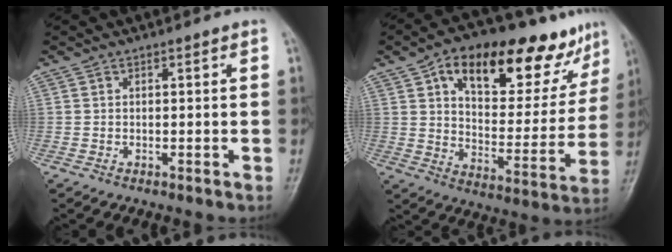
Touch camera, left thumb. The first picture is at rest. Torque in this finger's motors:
{"motor_torque": [0.18, 0.67, 1.15, -1.62, 0.22]}